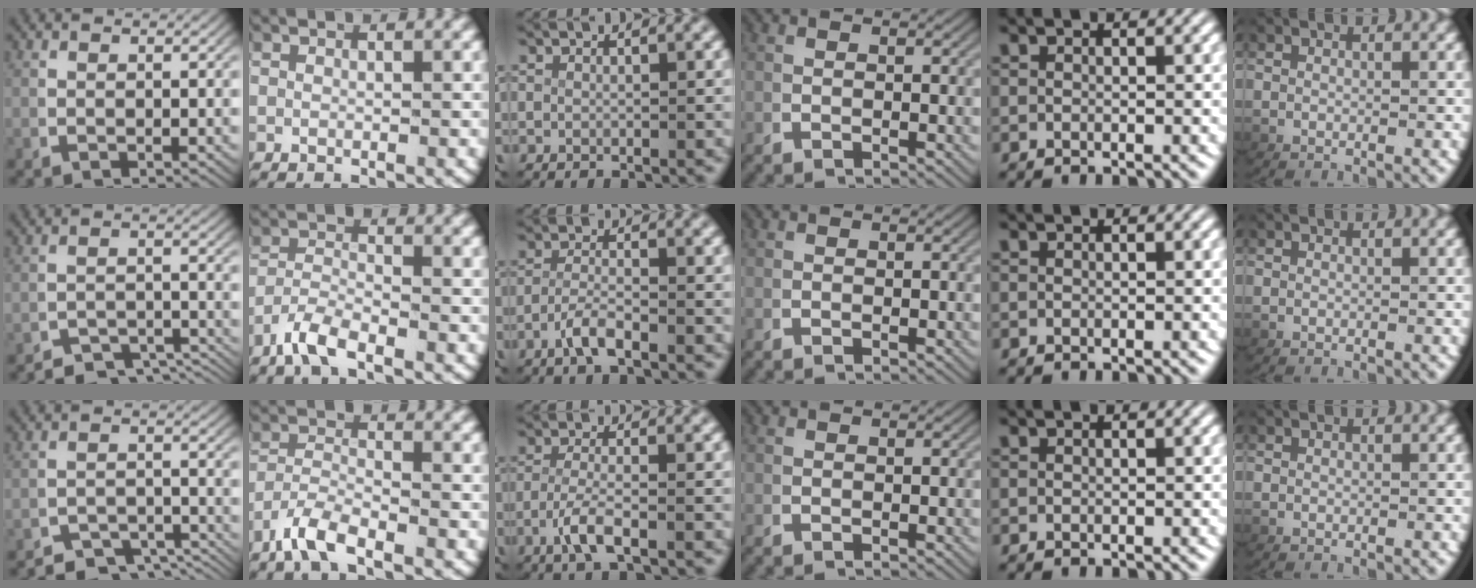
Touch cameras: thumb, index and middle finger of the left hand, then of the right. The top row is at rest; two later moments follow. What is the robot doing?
{"motion": "grasp_and_lifting", "object": "card"}